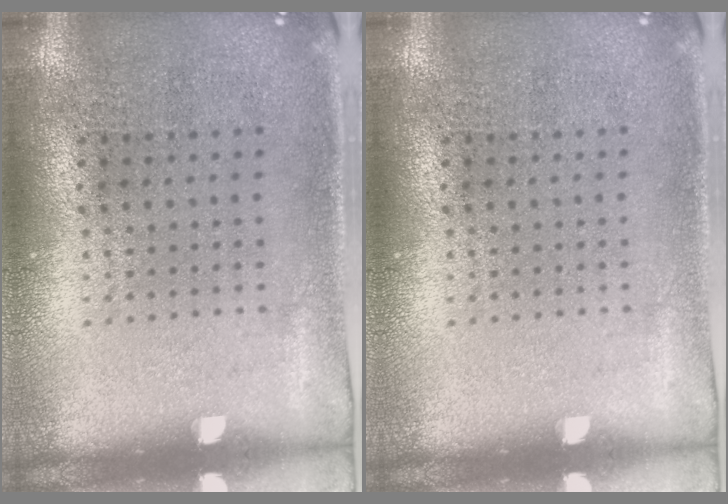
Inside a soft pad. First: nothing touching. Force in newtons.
{"total": 0.0}